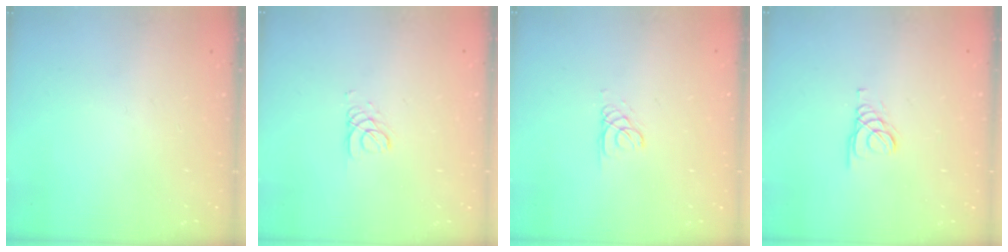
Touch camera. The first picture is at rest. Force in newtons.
{"total": 2.7, "press": 2.7, "slide": 0.3}
{"total": 1.3, "press": 1.3, "slide": 0.1}
{"total": 1.4, "press": 1.4, "slide": 0.2}